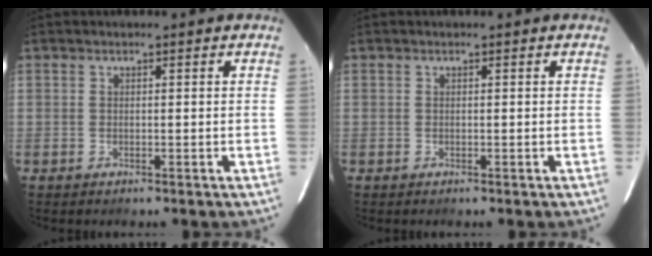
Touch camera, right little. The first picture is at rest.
{"total": 0.0}